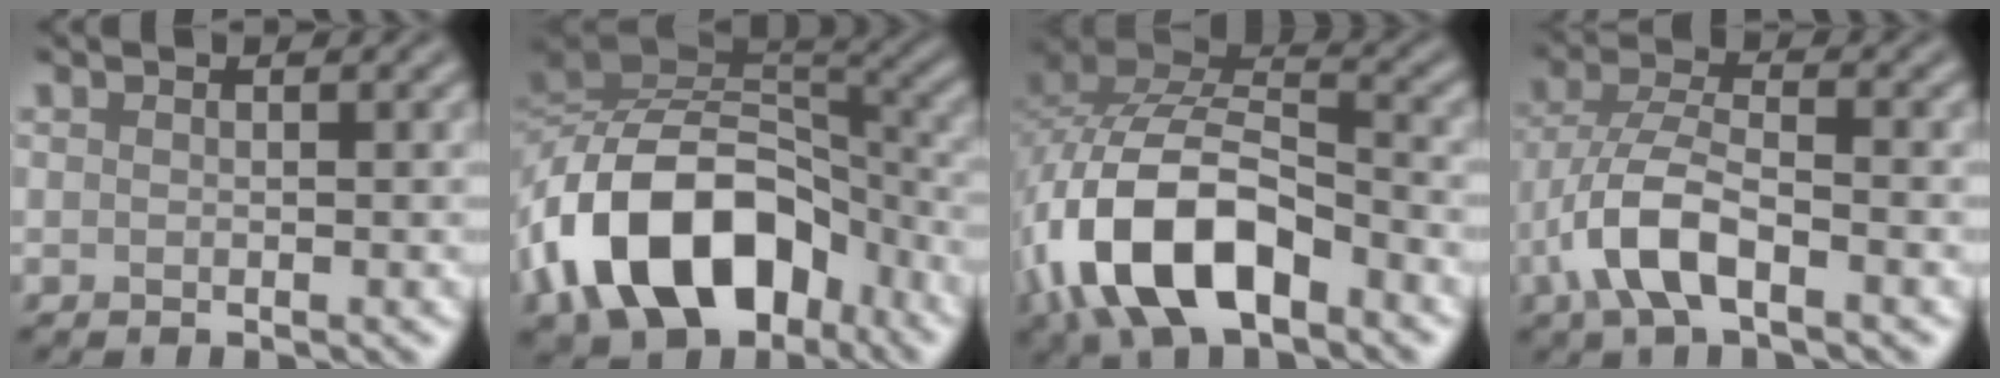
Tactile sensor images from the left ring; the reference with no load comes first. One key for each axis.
{"total": 13.7, "fx": -6.2, "fy": 8.7, "fz": 8.6, "tx": -0.156, "ty": 0.011, "tz": -0.119}
{"total": 12.3, "fx": -5.6, "fy": 6.2, "fz": 9.1, "tx": -0.181, "ty": 0.008, "tz": -0.113}
{"total": 6.3, "fx": -2.7, "fy": 2.6, "fz": 5.0, "tx": -0.108, "ty": 0.001, "tz": -0.061}